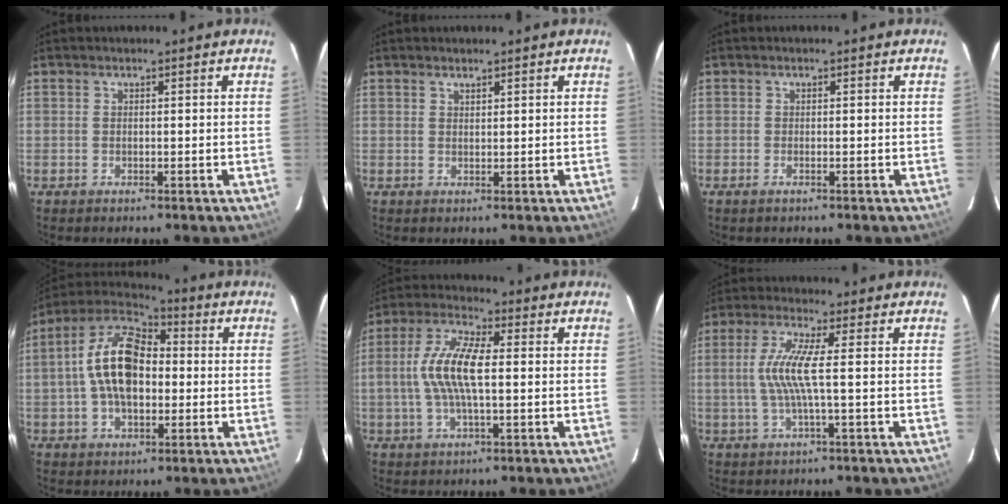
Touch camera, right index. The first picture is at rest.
{"total": 0.8, "force": [0.7, 0.0, -0.3], "torque": [0.004, 0.001, 0.014]}
{"total": 0.8, "force": [-0.7, -0.3, 0.2], "torque": [-0.004, 0.000, -0.014]}
{"total": 14.9, "force": [-0.1, 8.3, 12.4], "torque": [-0.239, 0.021, -0.009]}
{"total": 11.0, "force": [0.0, 3.6, 10.4], "torque": [-0.218, 0.012, -0.003]}
{"total": 7.4, "force": [-0.1, 0.2, 7.4], "torque": [-0.152, 0.000, 0.002]}